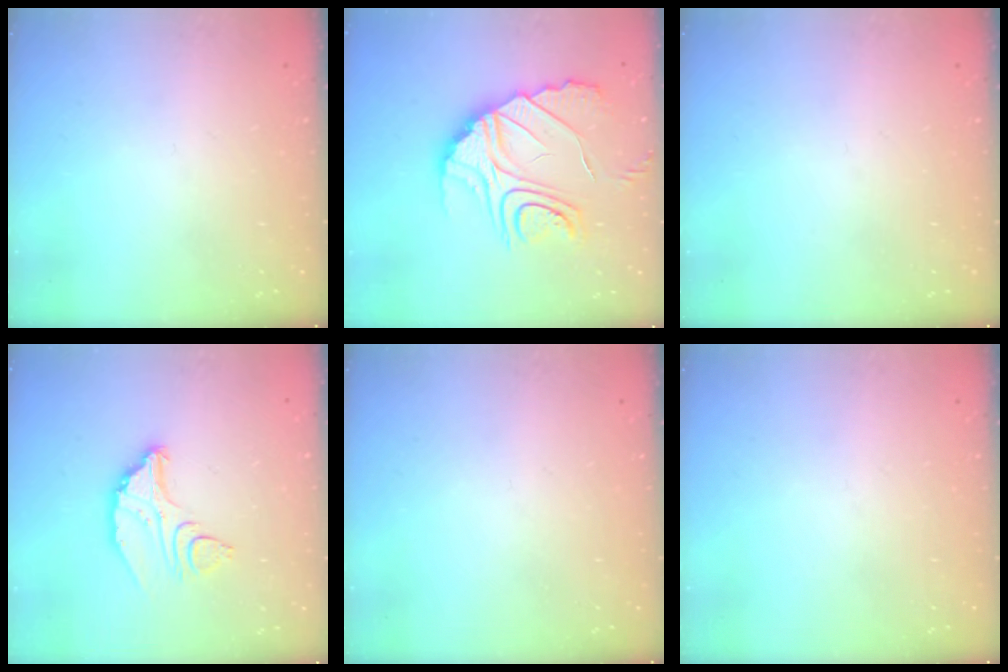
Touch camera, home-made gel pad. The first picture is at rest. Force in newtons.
{"total": 19.1, "press": 19.0, "slide": 2.0}
{"total": 0.0}
{"total": 9.7, "press": 9.7, "slide": 1.0}
{"total": 0.0}
{"total": 0.0}